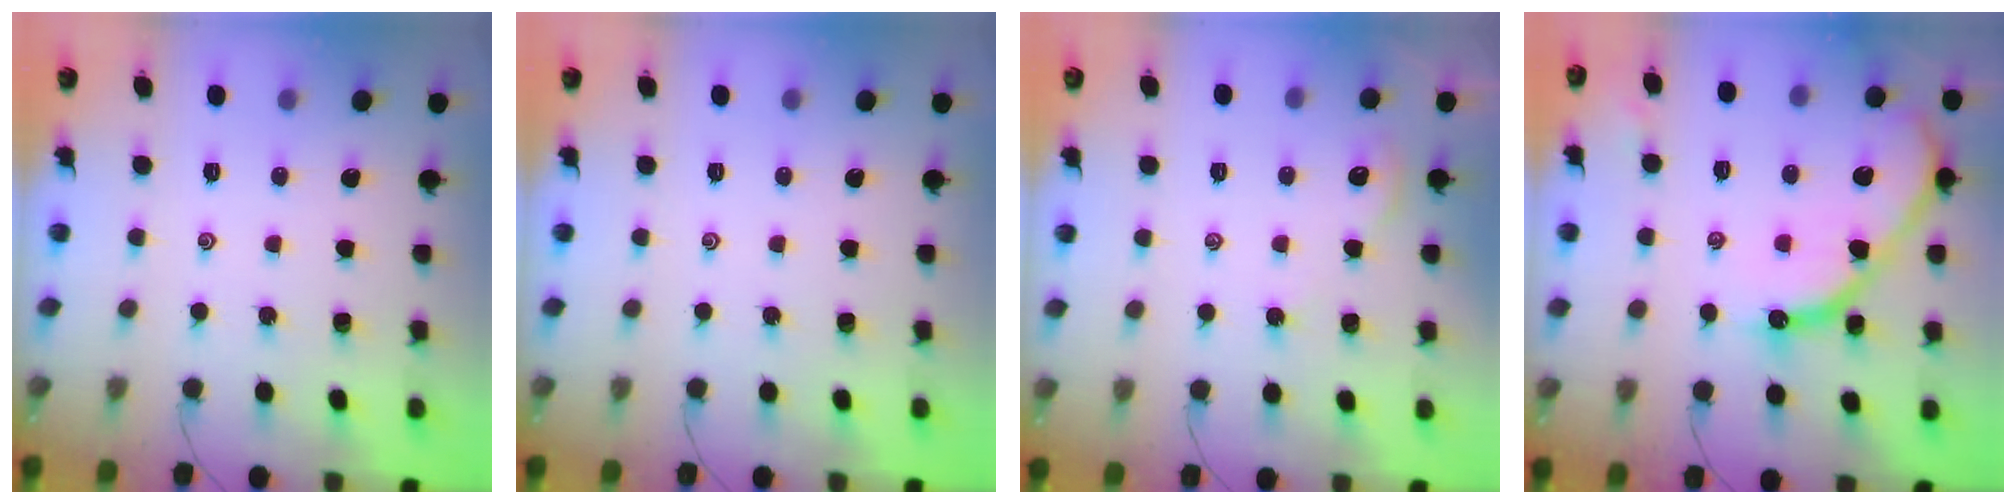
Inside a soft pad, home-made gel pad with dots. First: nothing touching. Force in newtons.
{"total": 0.0}
{"total": 2.8, "press": 2.7, "slide": 0.4}
{"total": 13.1, "press": 13.0, "slide": 1.2}